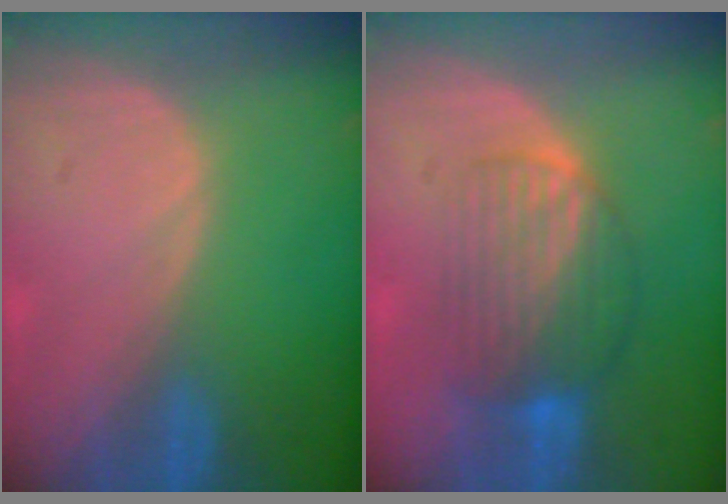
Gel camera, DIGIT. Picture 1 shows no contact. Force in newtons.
{"total": 7.6, "press": 7.0, "slide": 3.1}